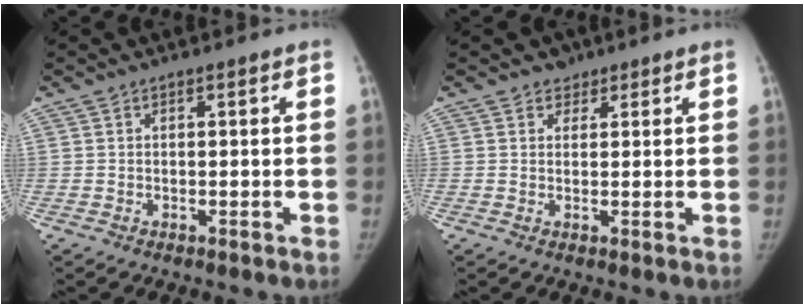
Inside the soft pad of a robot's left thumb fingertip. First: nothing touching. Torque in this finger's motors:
{"motor_torque": [0.21, 0.09, 0.38, -0.02, 0.02]}